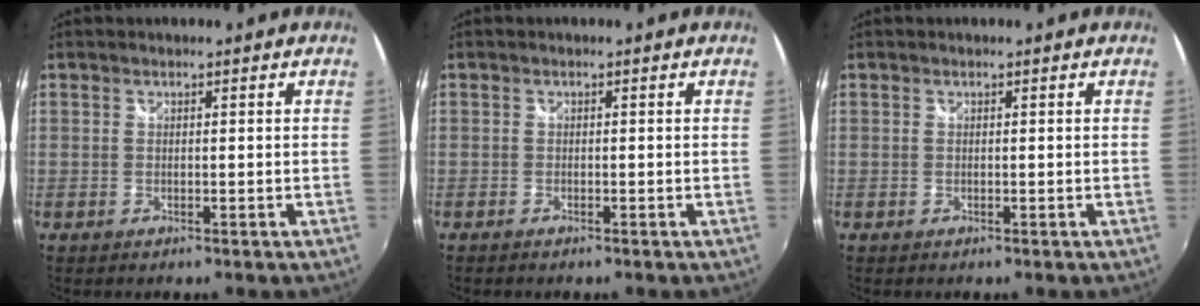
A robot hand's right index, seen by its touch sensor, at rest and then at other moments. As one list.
[{"total": 0.8, "force": [-0.7, 0.3, 0.3], "torque": [-0.007, -0.002, -0.015]}, {"total": 0.0}]